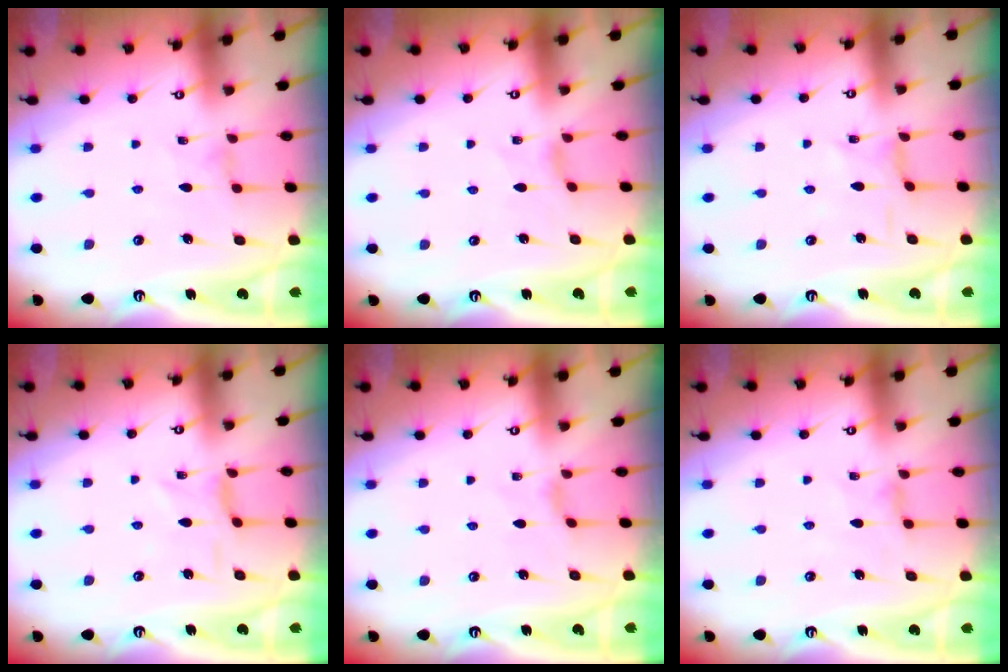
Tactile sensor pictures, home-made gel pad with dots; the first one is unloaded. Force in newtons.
{"total": 1.5, "press": 1.4, "slide": 0.4}
{"total": 0.7, "press": 0.7, "slide": 0.1}
{"total": 0.8, "press": 0.7, "slide": 0.4}
{"total": 1.1, "press": 1.1, "slide": 0.4}
{"total": 2.4, "press": 2.4, "slide": 0.4}